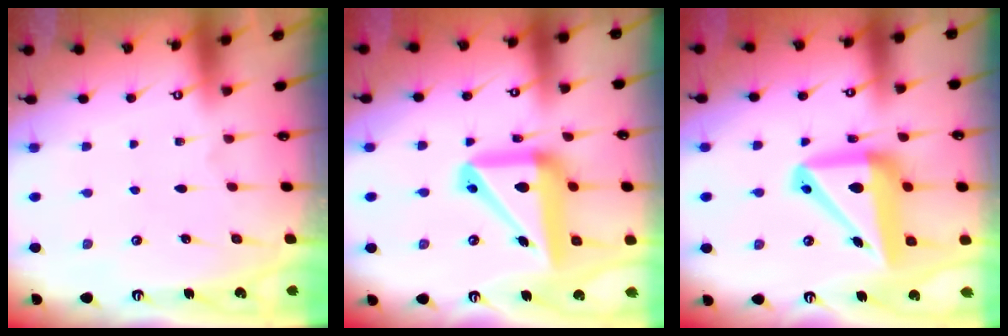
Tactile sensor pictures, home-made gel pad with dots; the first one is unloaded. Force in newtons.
{"total": 18.6, "press": 18.4, "slide": 2.6}
{"total": 16.7, "press": 16.6, "slide": 2.3}